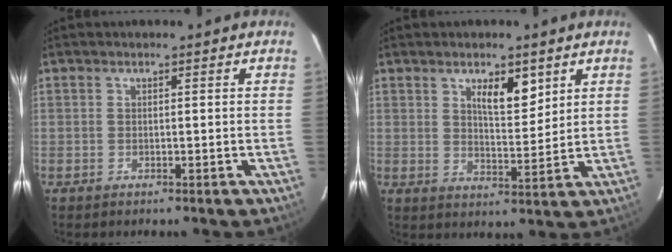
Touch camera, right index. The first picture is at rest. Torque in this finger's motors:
{"motor_torque": [0.36, 0.34, 0.22, 0.06]}